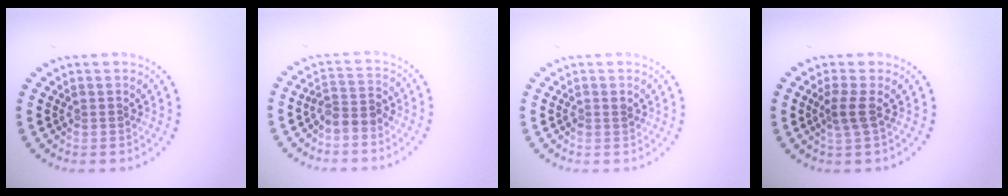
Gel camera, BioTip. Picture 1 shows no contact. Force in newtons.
{"total": 2.3, "press": 1.9, "slide": 1.3}
{"total": 0.7, "press": 0.7, "slide": 0.1}
{"total": 2.0, "press": 1.4, "slide": 1.4}